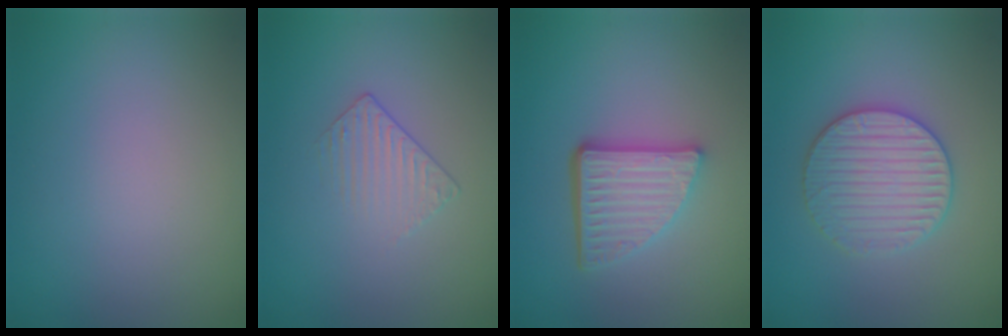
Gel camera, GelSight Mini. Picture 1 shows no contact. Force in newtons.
{"total": 1.3, "press": 0.6, "slide": 1.1}
{"total": 5.0, "press": 3.6, "slide": 3.6}
{"total": 4.0, "press": 3.9, "slide": 0.8}